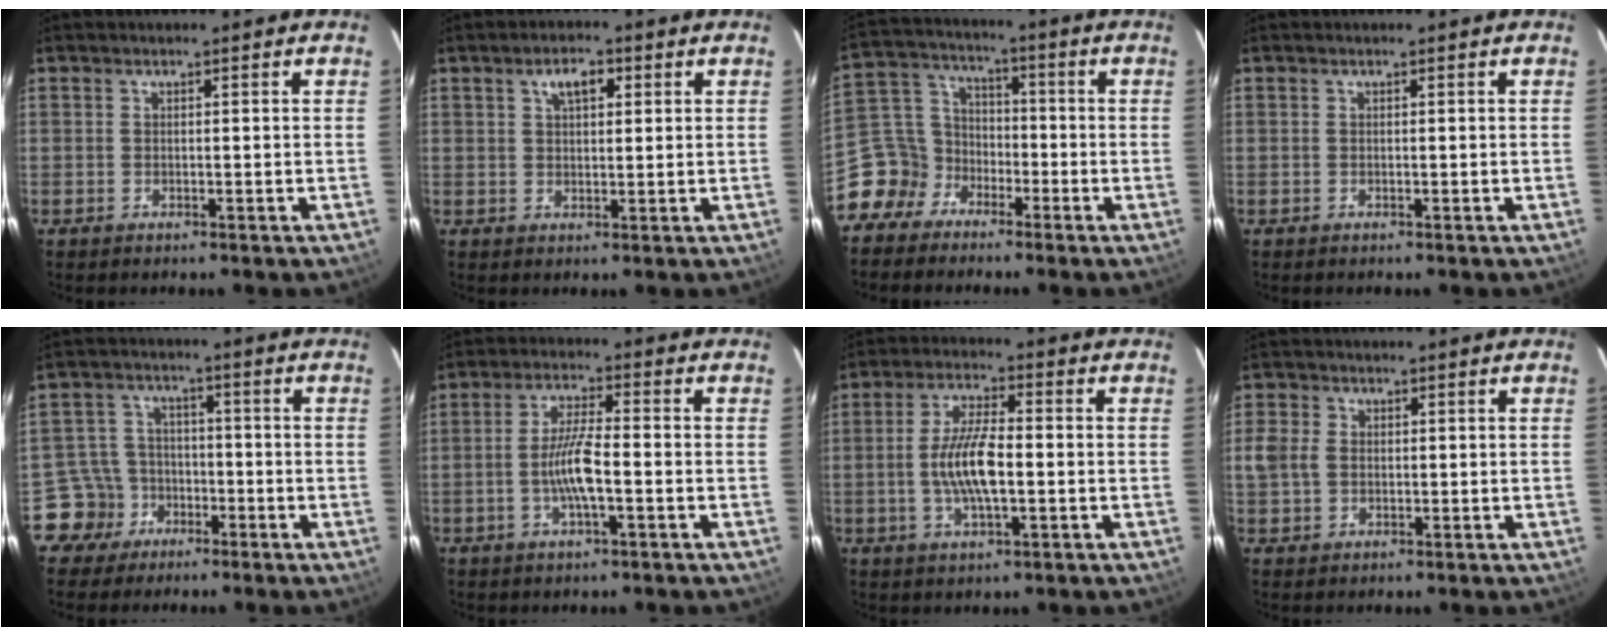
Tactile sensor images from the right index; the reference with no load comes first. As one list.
[{"total": 4.1, "force": [1.8, 2.1, 3.0], "torque": [-0.050, 0.013, 0.032]}, {"total": 8.2, "force": [-5.6, 6.0, 0.3], "torque": [-0.020, 0.036, -0.117]}, {"total": 0.0}, {"total": 6.9, "force": [-3.8, 5.7, -0.3], "torque": [-0.016, 0.028, -0.071]}, {"total": 8.4, "force": [-1.5, 1.9, 8.1], "torque": [-0.157, 0.000, -0.029]}, {"total": 9.0, "force": [-1.4, 2.6, 8.5], "torque": [-0.169, 0.003, -0.027]}, {"total": 4.3, "force": [0.0, 3.4, 2.5], "torque": [-0.060, 0.006, 0.000]}]